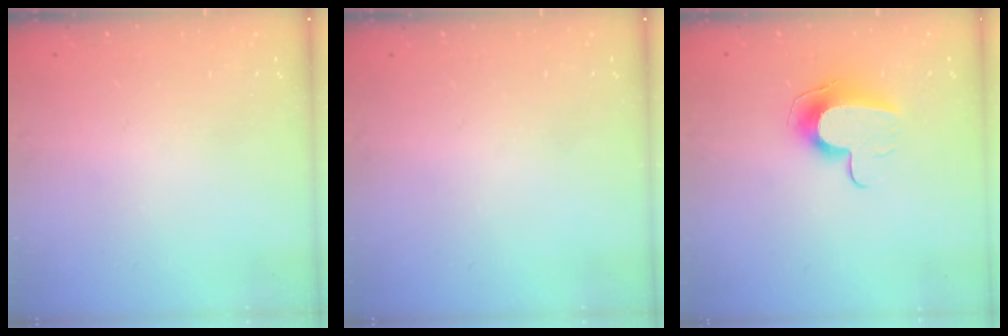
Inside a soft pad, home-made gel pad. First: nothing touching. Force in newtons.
{"total": 0.0}
{"total": 10.3, "press": 10.3, "slide": 0.4}